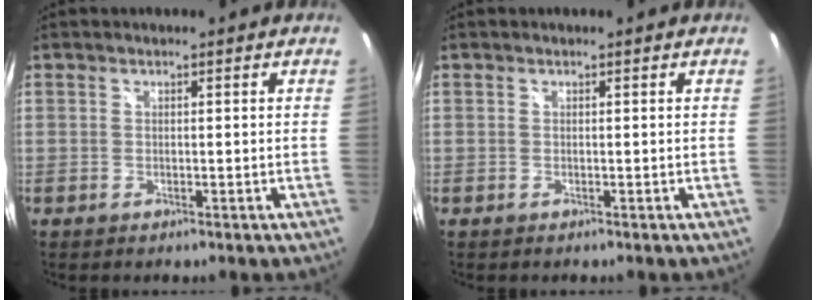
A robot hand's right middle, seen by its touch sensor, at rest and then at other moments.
{"total": 0.0}